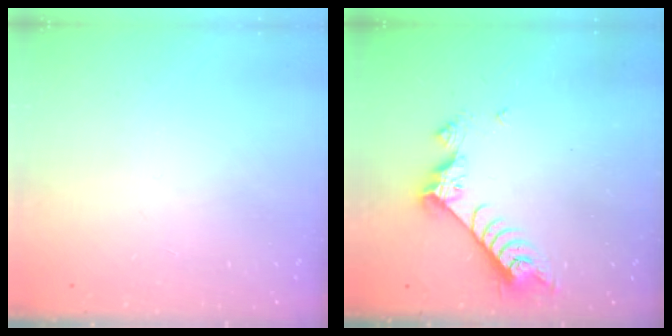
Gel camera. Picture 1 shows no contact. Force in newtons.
{"total": 8.4, "press": 8.3, "slide": 0.8}